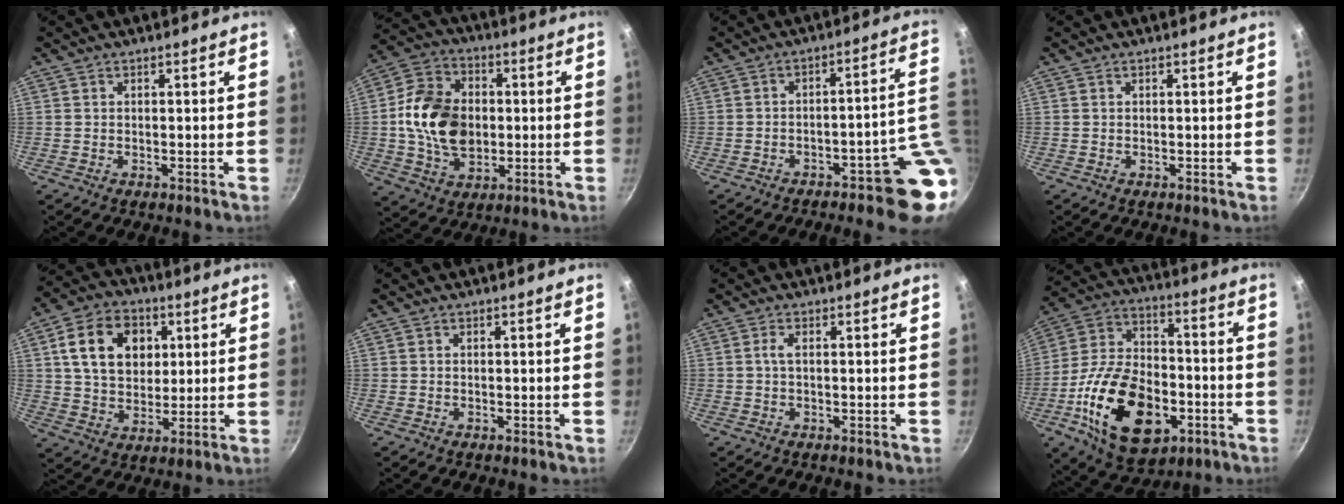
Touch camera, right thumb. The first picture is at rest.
{"total": 15.6, "force": [0.0, 11.3, 10.9], "torque": [-0.174, 0.013, -0.005]}
{"total": 10.7, "force": [-3.6, 3.5, 9.4], "torque": [-0.071, 0.041, -0.045]}
{"total": 0.0}
{"total": 14.5, "force": [3.9, 10.8, 8.8], "torque": [-0.126, 0.002, 0.062]}
{"total": 0.0}
{"total": 1.5, "force": [0.1, 0.5, 1.4], "torque": [-0.034, 0.004, 0.001]}
{"total": 25.1, "force": [-8.0, 15.3, 18.2], "torque": [-0.303, 0.037, -0.129]}